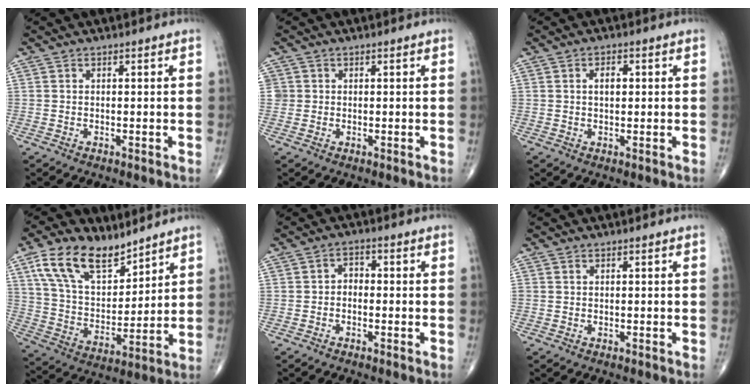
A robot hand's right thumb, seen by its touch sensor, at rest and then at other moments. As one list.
[{"total": 1.5, "force": [0.1, 1.5, 0.0], "torque": [0.012, 0.004, 0.000]}, {"total": 2.8, "force": [0.5, 1.6, 2.2], "torque": [-0.032, 0.003, 0.007]}, {"total": 15.9, "force": [10.3, 8.1, 9.0], "torque": [-0.137, -0.044, 0.202]}, {"total": 2.3, "force": [-0.6, 1.7, 1.5], "torque": [-0.010, 0.015, -0.021]}, {"total": 0.0}]